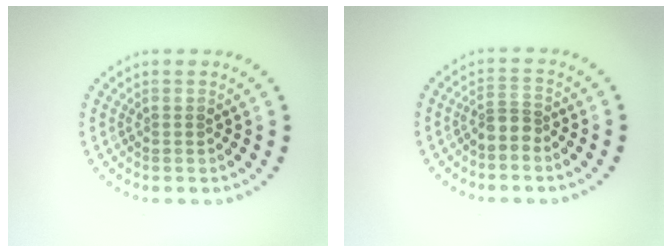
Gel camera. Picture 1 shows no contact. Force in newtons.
{"total": 2.0, "press": 1.4, "slide": 1.4}